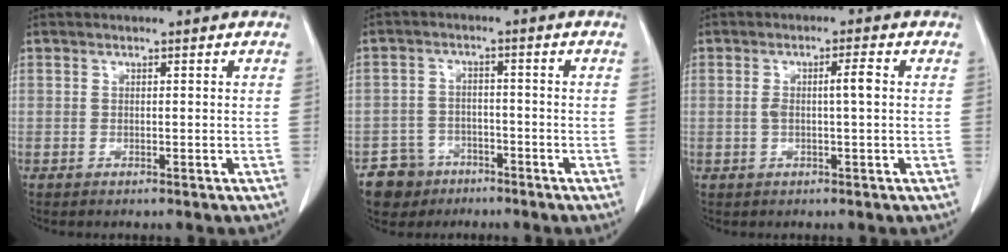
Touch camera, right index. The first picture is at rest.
{"total": 5.7, "force": [-3.7, 4.3, 0.1], "torque": [0.003, 0.009, -0.061]}
{"total": 3.4, "force": [0.2, 0.2, 3.4], "torque": [-0.064, 0.008, 0.006]}